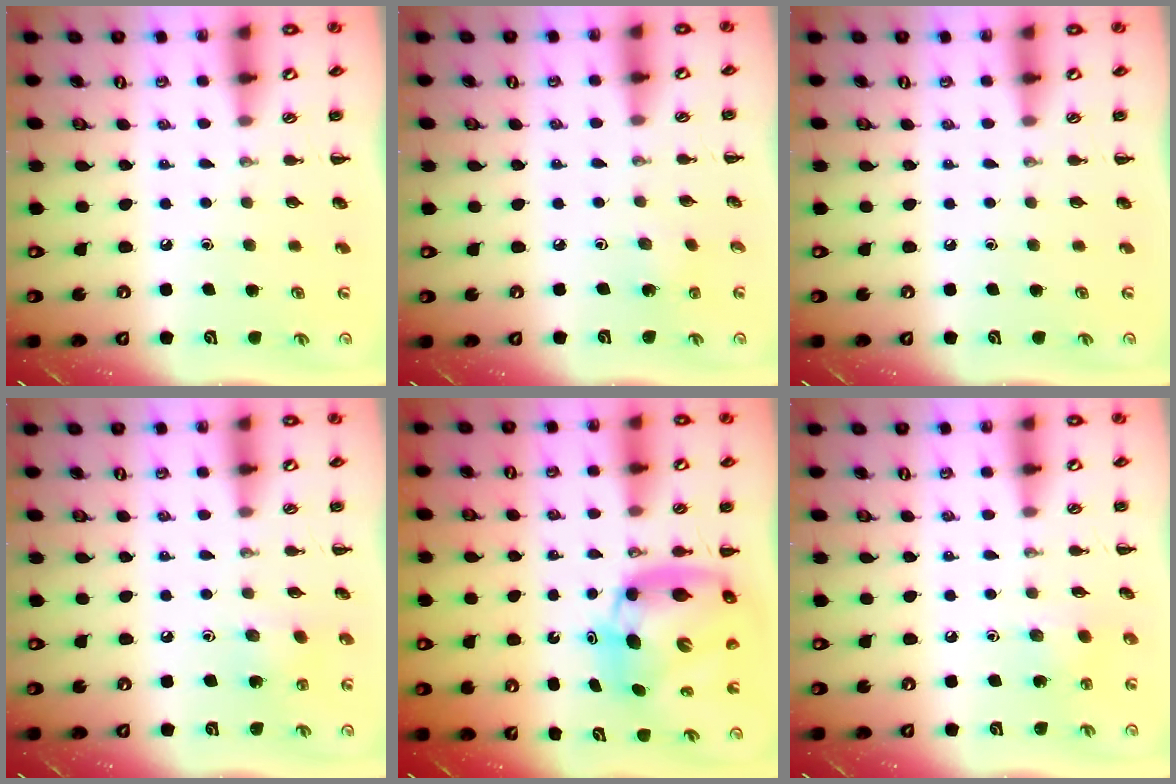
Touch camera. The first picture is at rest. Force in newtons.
{"total": 1.4, "press": 1.3, "slide": 0.5}
{"total": 0.0}
{"total": 3.4, "press": 3.3, "slide": 0.9}
{"total": 11.8, "press": 11.4, "slide": 3.1}
{"total": 3.1, "press": 3.0, "slide": 0.8}